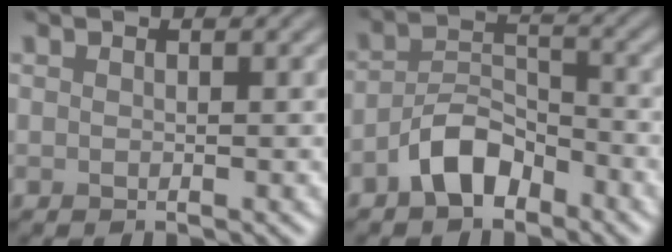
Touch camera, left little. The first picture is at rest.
{"total": 4.5, "force": [-2.8, 2.3, 2.6], "torque": [-0.042, 0.010, -0.059]}